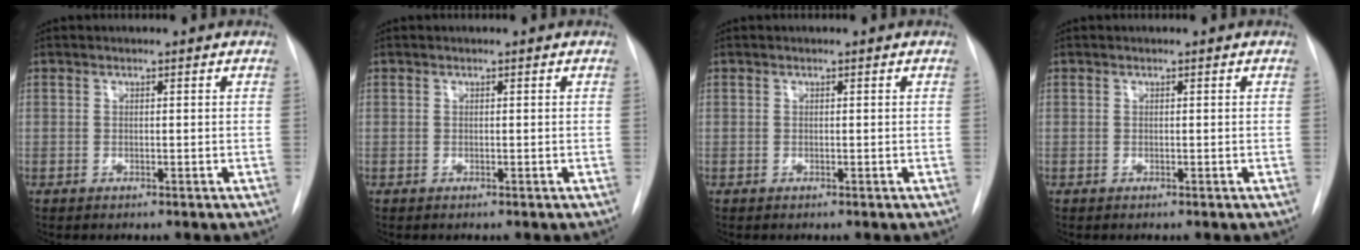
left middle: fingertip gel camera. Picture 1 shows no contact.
{"total": 0.0}
{"total": 0.0}
{"total": 0.0}